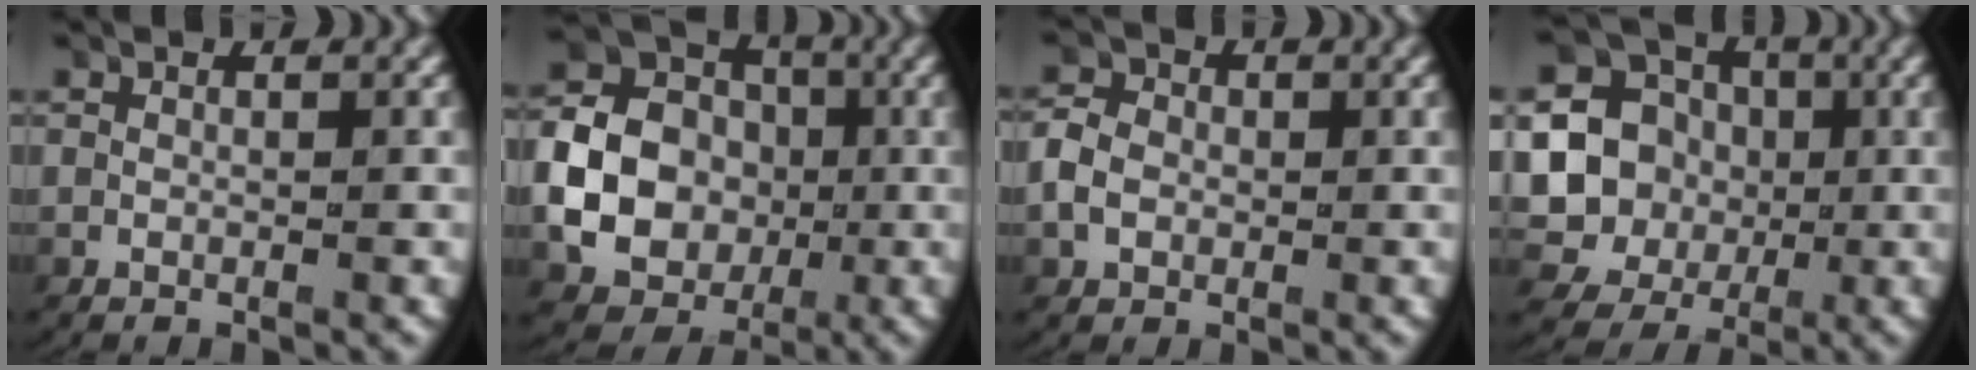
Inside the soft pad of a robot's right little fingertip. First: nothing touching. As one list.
[{"total": 12.5, "force": [-0.2, 11.3, 5.4], "torque": [-0.116, -0.012, -0.017]}, {"total": 2.4, "force": [-0.2, 2.1, 1.1], "torque": [-0.027, 0.005, -0.007]}, {"total": 17.2, "force": [0.2, 16.2, 5.7], "torque": [-0.170, -0.044, -0.005]}]